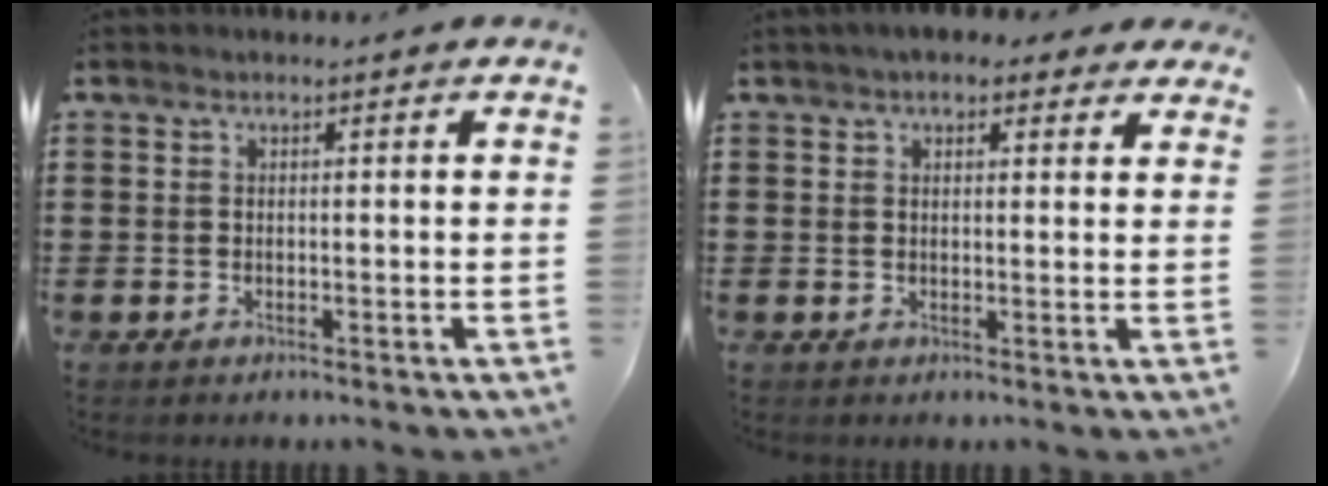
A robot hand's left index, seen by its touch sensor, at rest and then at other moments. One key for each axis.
{"total": 3.3, "fx": 2.6, "fy": 1.7, "fz": 1.2, "tx": -0.025, "ty": 0.000, "tz": 0.044}